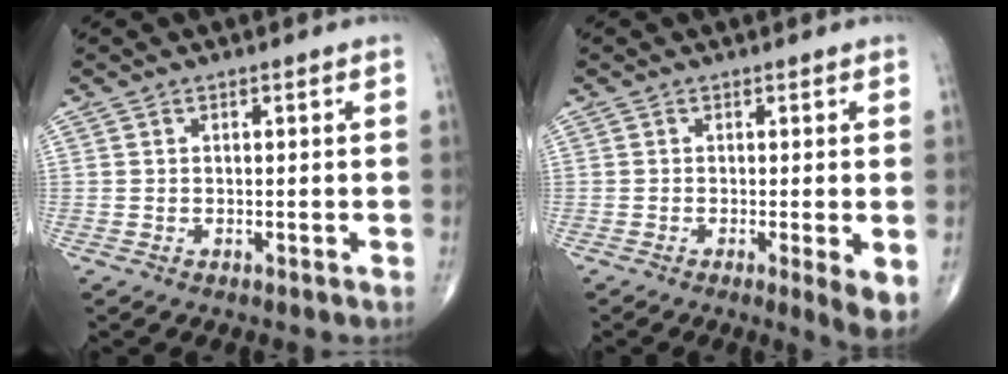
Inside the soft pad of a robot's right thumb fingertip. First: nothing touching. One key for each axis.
{"total": 4.4, "fx": -0.8, "fy": 0.6, "fz": 4.3, "tx": -0.071, "ty": -0.015, "tz": -0.018}